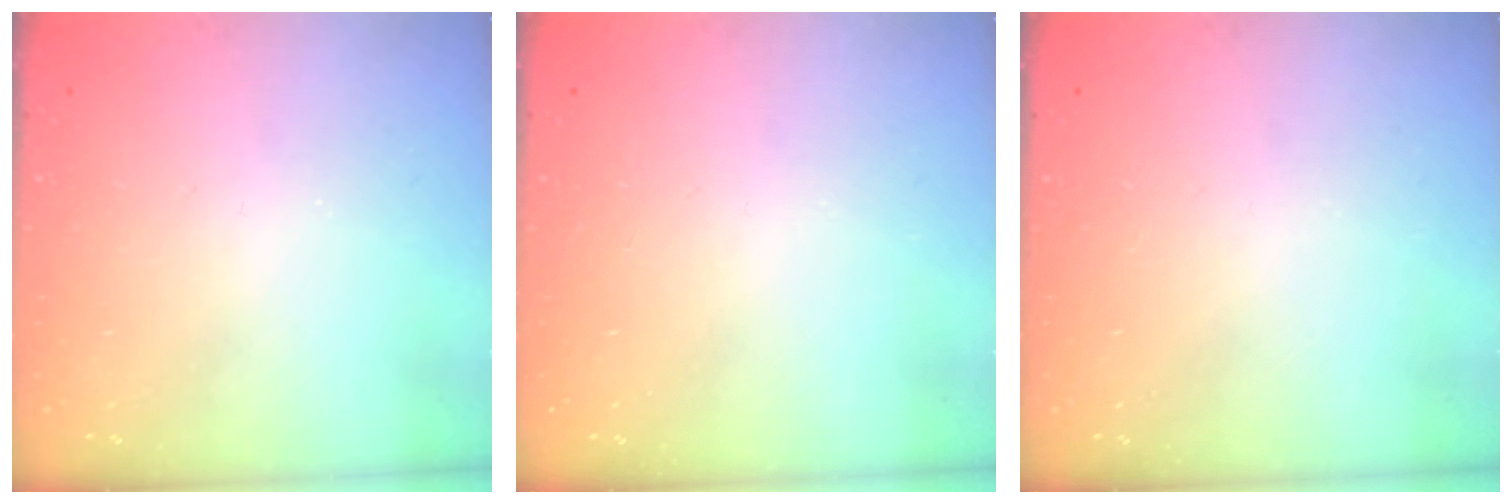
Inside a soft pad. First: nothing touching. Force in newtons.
{"total": 0.0}
{"total": 0.0}